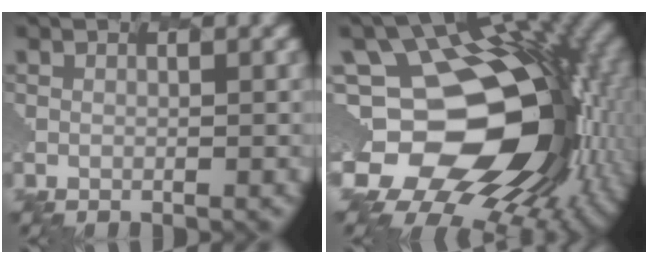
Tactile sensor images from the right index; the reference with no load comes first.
{"total": 15.8, "force": [-1.8, 11.3, 10.9], "torque": [-0.203, -0.009, -0.013]}